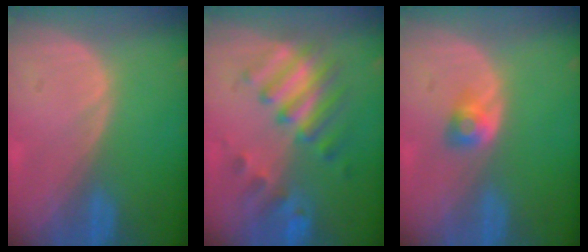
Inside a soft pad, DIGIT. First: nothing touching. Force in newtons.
{"total": 7.8, "press": 7.7, "slide": 1.7}
{"total": 2.7, "press": 2.4, "slide": 1.2}